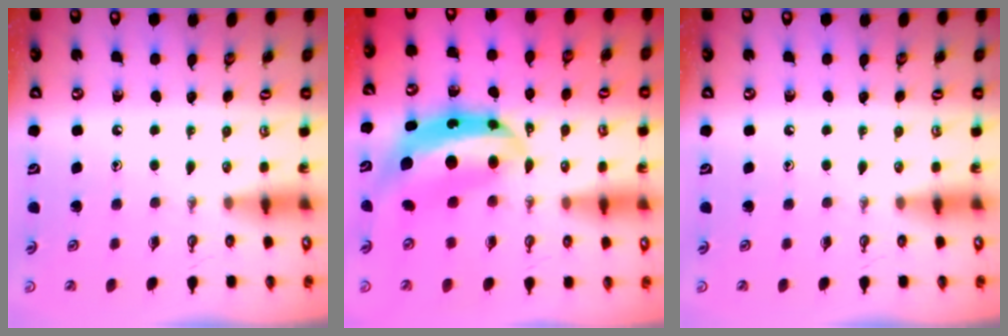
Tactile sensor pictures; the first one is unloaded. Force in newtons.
{"total": 10.3, "press": 10.3, "slide": 1.1}
{"total": 0.0}